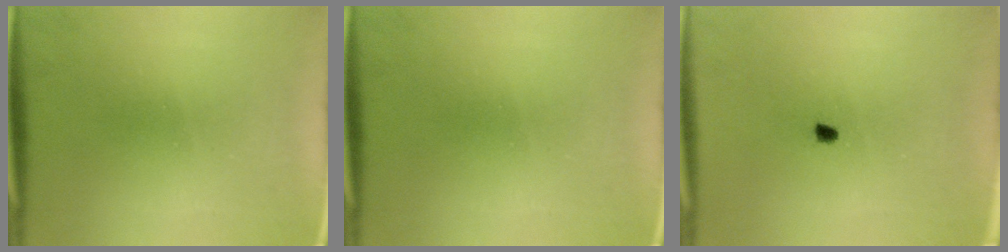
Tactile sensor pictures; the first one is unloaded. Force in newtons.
{"total": 0.0}
{"total": 1.0}